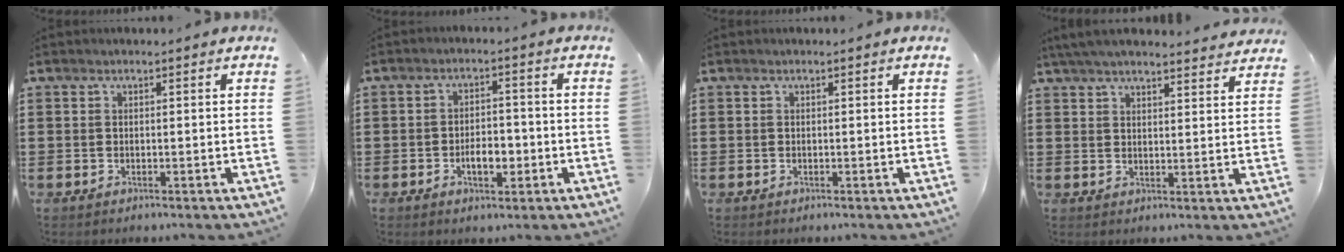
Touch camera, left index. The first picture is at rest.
{"total": 4.6, "force": [-1.5, 2.3, 3.6], "torque": [-0.057, 0.003, -0.029]}
{"total": 0.0}
{"total": 4.5, "force": [4.3, 0.1, 1.4], "torque": [-0.041, -0.012, 0.080]}